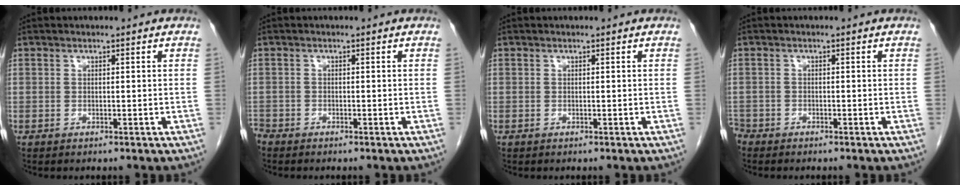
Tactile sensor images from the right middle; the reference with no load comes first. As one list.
[{"total": 1.5, "force": [-1.5, 0.4, 0.1], "torque": [-0.002, -0.003, -0.026]}, {"total": 0.0}, {"total": 2.1, "force": [-1.9, 0.8, 0.1], "torque": [-0.003, -0.001, -0.035]}]